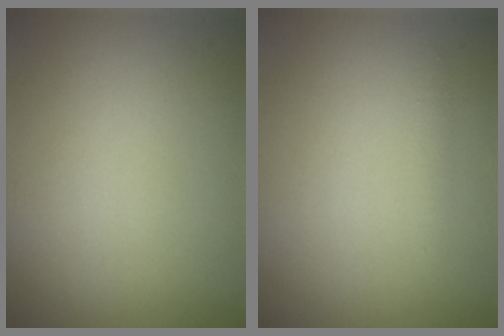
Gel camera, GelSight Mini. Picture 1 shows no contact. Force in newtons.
{"total": 0.7, "press": 0.7, "slide": 0.0}